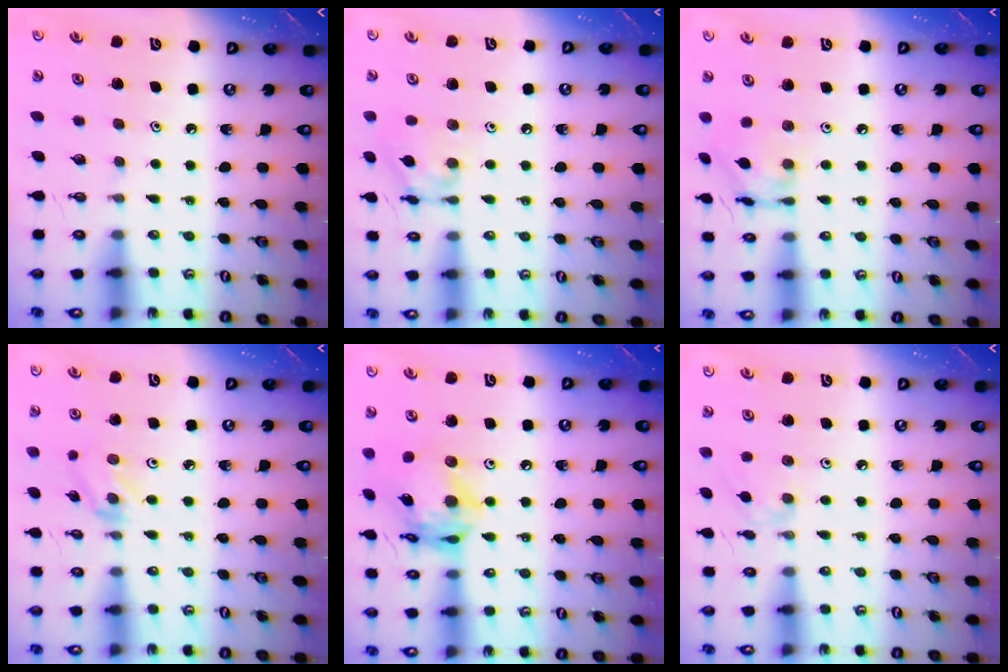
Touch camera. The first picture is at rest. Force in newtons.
{"total": 11.5, "press": 11.5, "slide": 0.9}
{"total": 10.2, "press": 10.2, "slide": 0.7}
{"total": 2.0, "press": 1.9, "slide": 0.3}
{"total": 14.8, "press": 14.7, "slide": 1.3}
{"total": 1.4, "press": 1.4, "slide": 0.4}